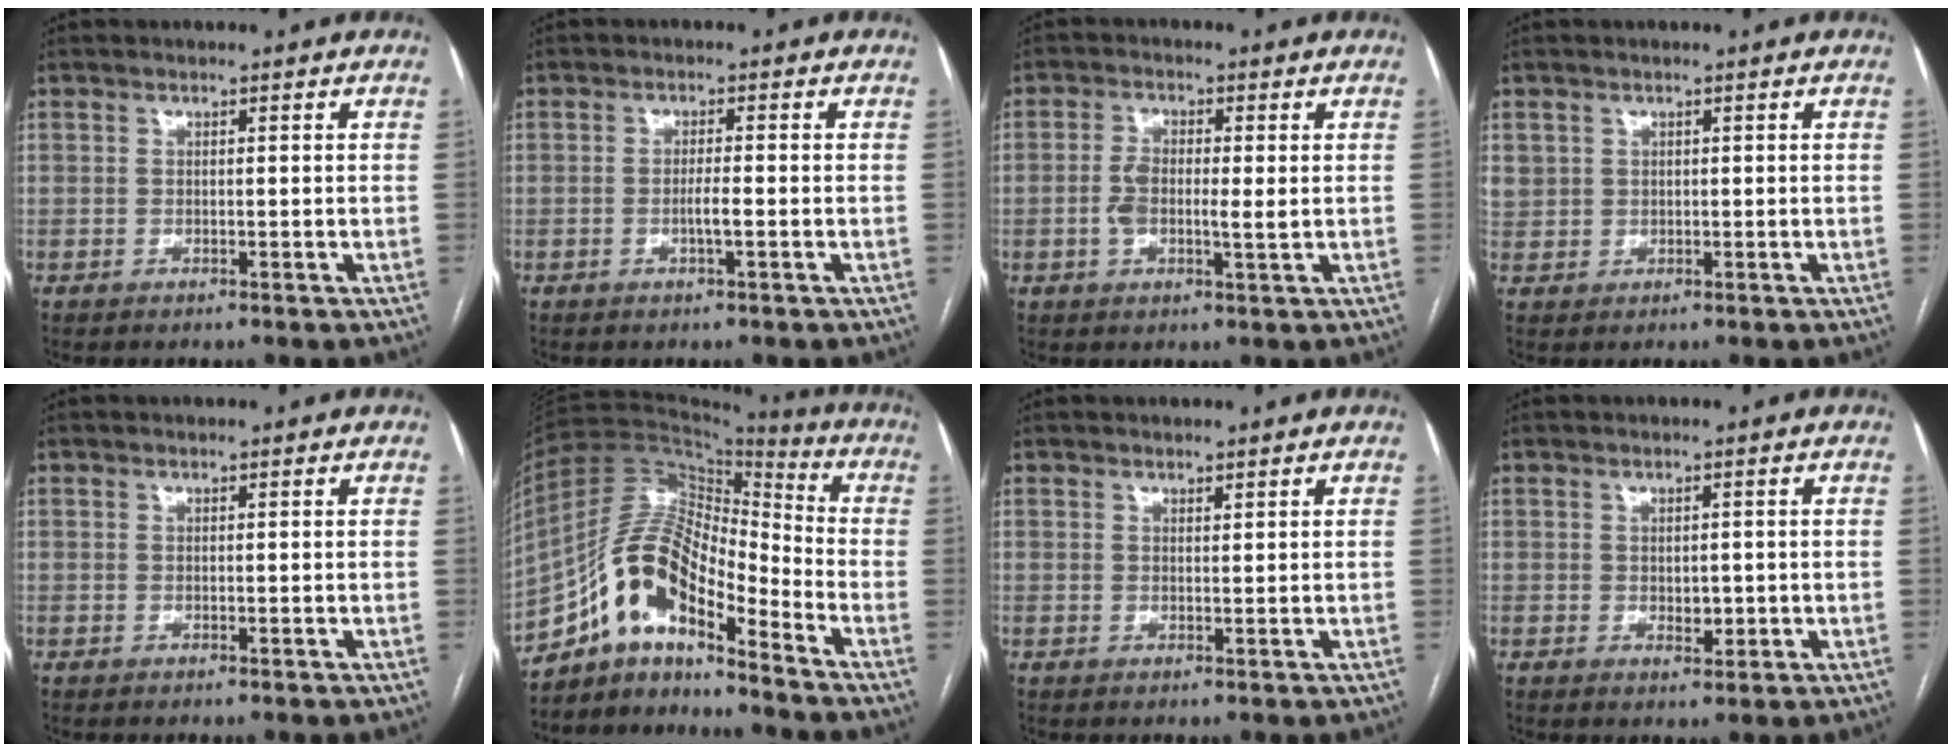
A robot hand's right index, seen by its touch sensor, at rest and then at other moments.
{"total": 1.6, "force": [-0.4, 0.0, 1.5], "torque": [-0.030, -0.001, -0.007]}
{"total": 4.8, "force": [0.0, 1.7, 4.5], "torque": [-0.093, 0.005, -0.001]}
{"total": 2.9, "force": [1.0, 2.6, 0.5], "torque": [-0.008, 0.012, 0.028]}
{"total": 0.0}
{"total": 14.8, "force": [-10.0, 4.4, 10.0], "torque": [-0.186, 0.040, -0.177]}
{"total": 0.6, "force": [0.5, 0.1, 0.3], "torque": [-0.007, -0.002, 0.009]}
{"total": 2.2, "force": [-0.1, 1.4, 1.7], "torque": [-0.023, -0.002, 0.005]}